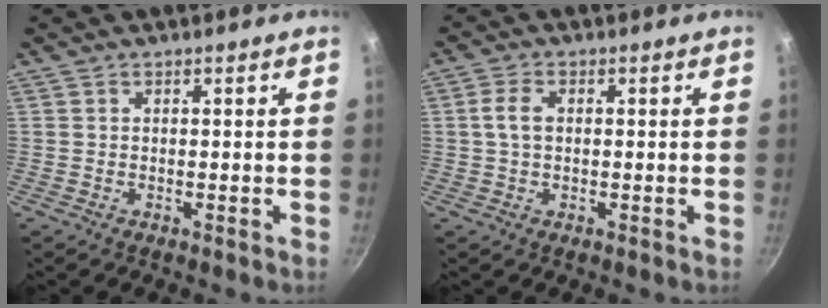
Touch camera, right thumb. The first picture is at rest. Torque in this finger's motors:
{"motor_torque": [-0.04, 0.25, 0.41, 0.24, 0.02]}